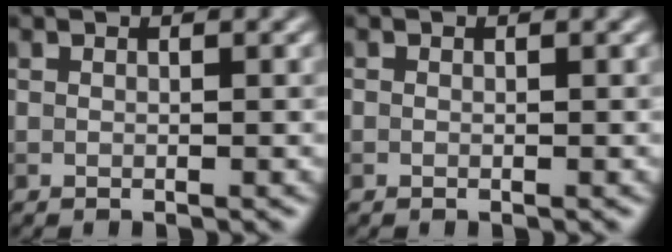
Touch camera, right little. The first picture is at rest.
{"total": 0.0}